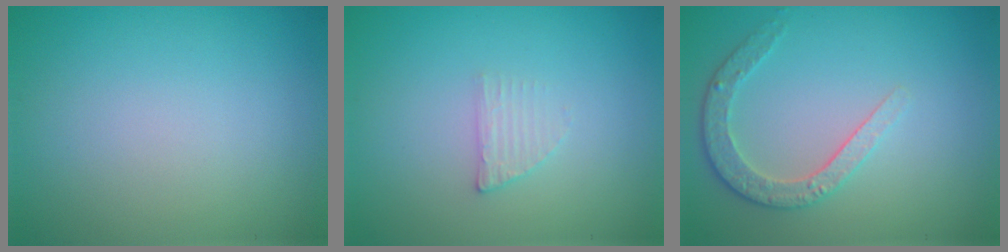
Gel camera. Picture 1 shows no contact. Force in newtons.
{"total": 1.2, "press": 1.2, "slide": 0.3}
{"total": 2.6, "press": 2.5, "slide": 1.0}